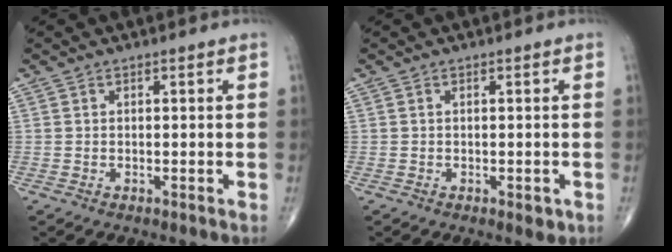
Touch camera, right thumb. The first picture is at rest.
{"total": 2.0, "force": [-0.7, 0.9, 1.6], "torque": [-0.016, -0.001, -0.006]}